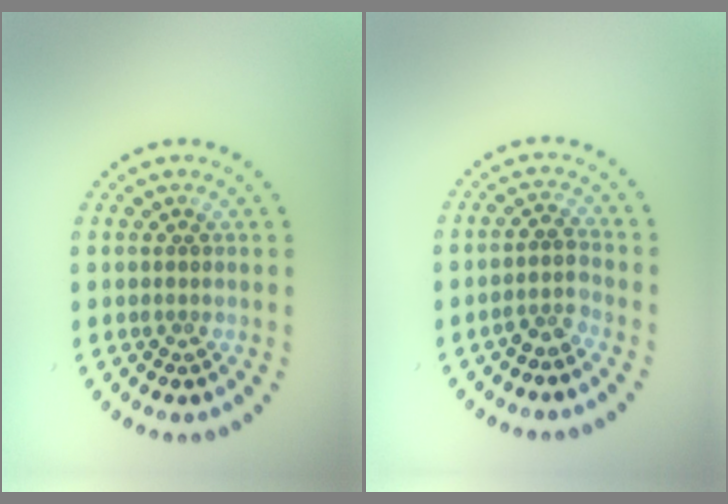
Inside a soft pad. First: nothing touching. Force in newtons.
{"total": 1.8, "press": 1.4, "slide": 1.1}